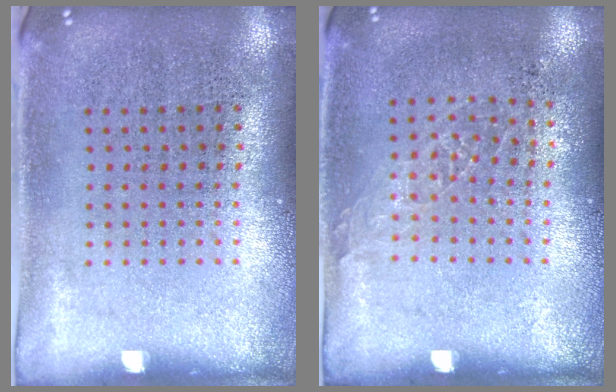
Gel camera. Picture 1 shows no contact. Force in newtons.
{"total": 0.8, "press": 0.8, "slide": 0.3}